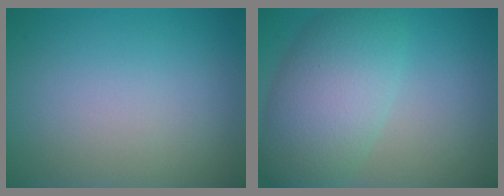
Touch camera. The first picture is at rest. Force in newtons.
{"total": 7.4, "press": 7.4, "slide": 0.3}